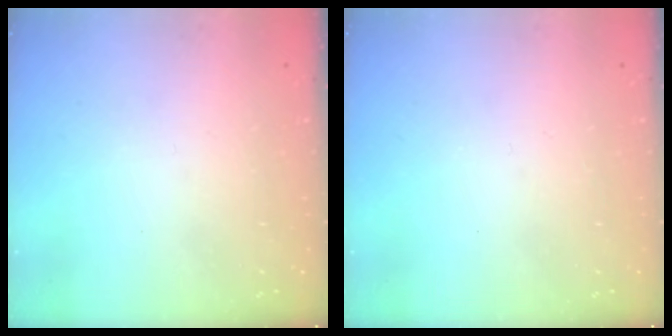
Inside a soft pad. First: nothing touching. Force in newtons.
{"total": 0.0}